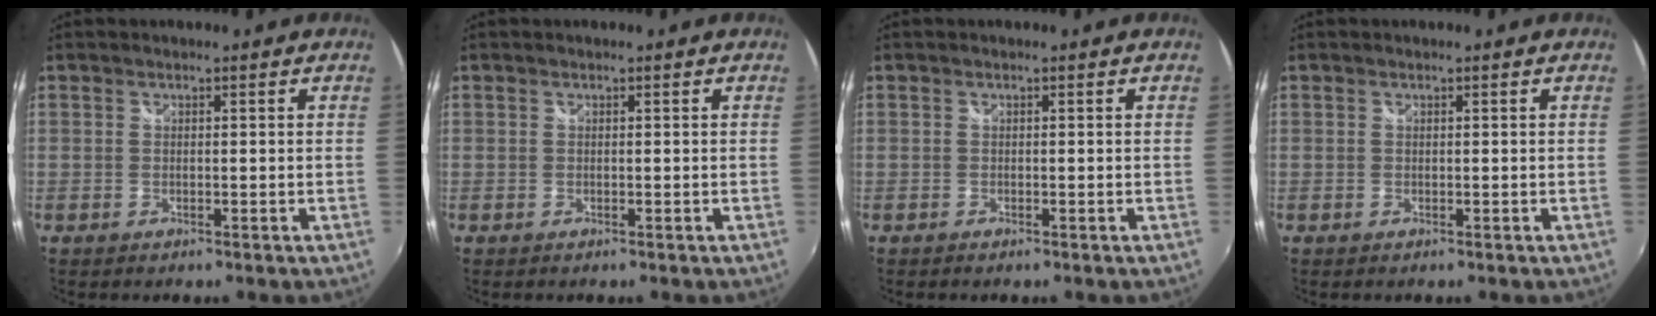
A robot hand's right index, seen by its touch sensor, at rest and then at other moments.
{"total": 0.0}
{"total": 0.0}
{"total": 0.0}